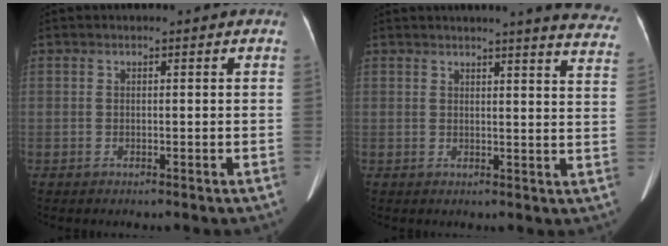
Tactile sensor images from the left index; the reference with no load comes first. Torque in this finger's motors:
{"motor_torque": [0.20, -0.58, 0.00, 0.05]}